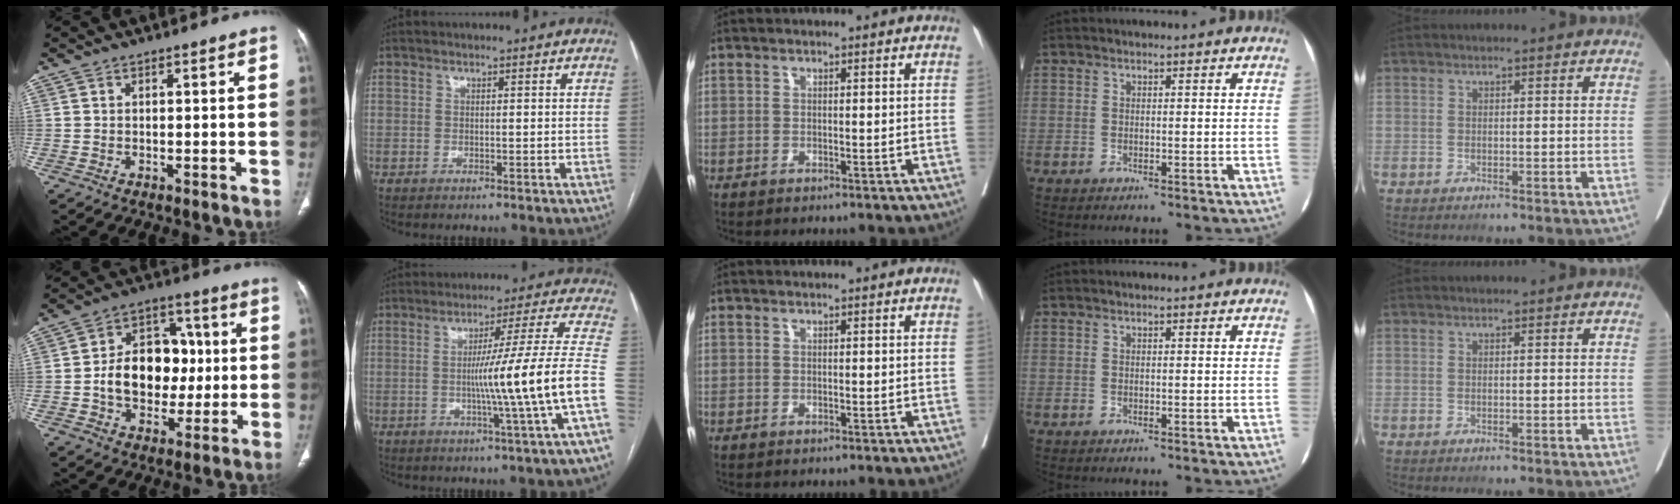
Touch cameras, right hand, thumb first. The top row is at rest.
{"thumb": {"total": 15.4, "force": [-0.4, 11.5, 10.1], "torque": [-0.116, 0.031, -0.003]}, "index": {"total": 14.2, "force": [-3.3, -3.1, 13.4], "torque": [-0.190, 0.000, -0.053]}}